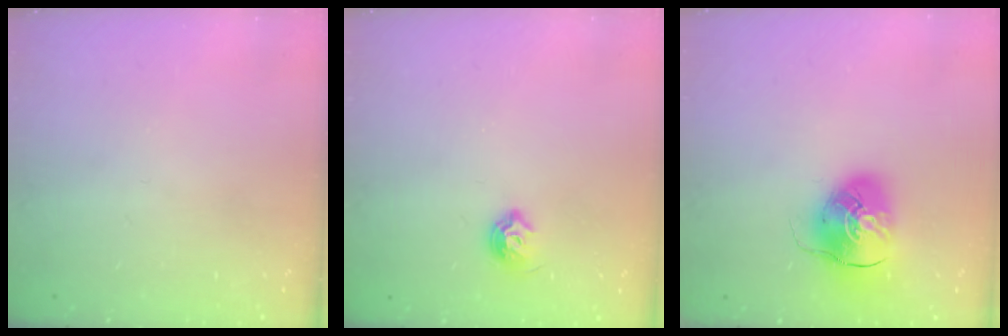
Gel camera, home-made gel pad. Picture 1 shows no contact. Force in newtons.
{"total": 7.5, "press": 7.4, "slide": 1.0}
{"total": 9.5, "press": 9.3, "slide": 1.5}